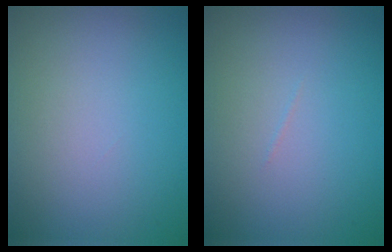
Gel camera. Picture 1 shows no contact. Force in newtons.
{"total": 0.0}